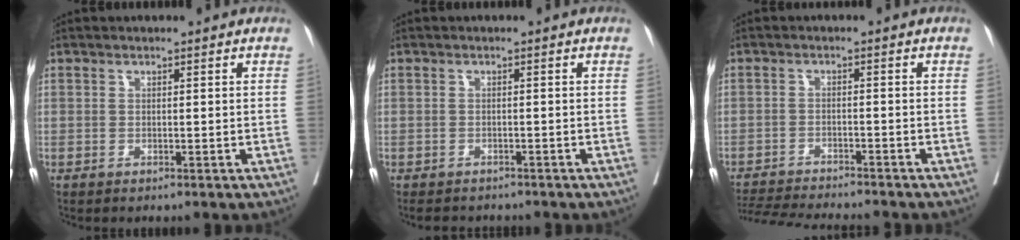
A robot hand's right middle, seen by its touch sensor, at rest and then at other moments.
{"total": 4.9, "force": [-4.4, 1.8, 1.3], "torque": [-0.011, -0.003, -0.057]}
{"total": 11.7, "force": [-11.0, 0.5, 4.1], "torque": [-0.059, -0.011, -0.163]}